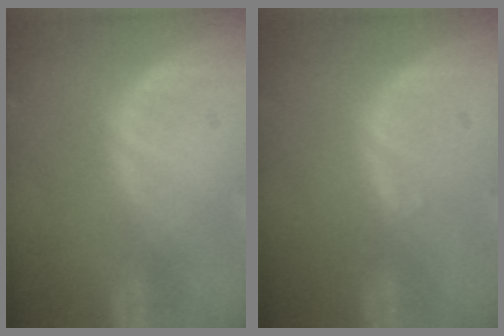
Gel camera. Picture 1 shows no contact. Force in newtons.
{"total": 0.6, "press": 0.4, "slide": 0.4}